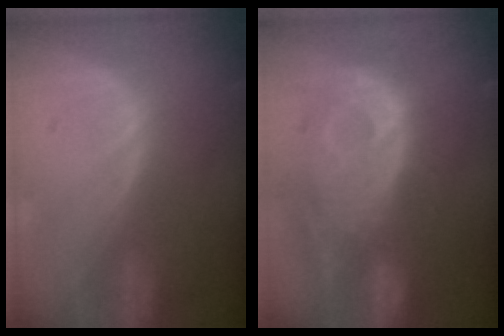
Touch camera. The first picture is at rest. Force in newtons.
{"total": 11.8, "press": 10.6, "slide": 5.1}